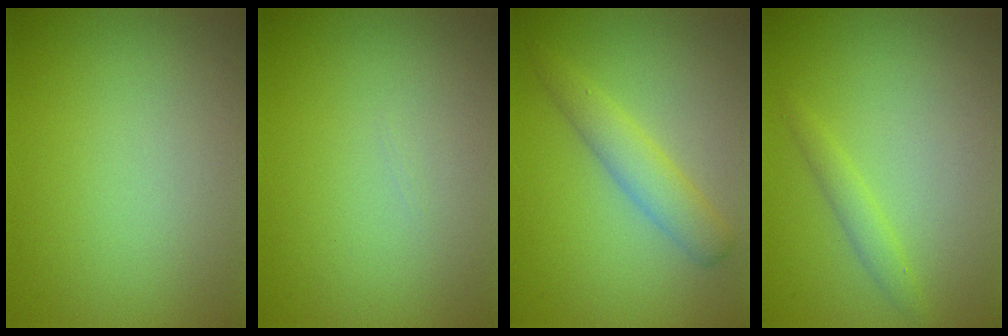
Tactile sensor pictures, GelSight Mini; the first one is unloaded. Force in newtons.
{"total": 0.0}
{"total": 2.8, "press": 2.7, "slide": 0.1}
{"total": 1.3, "press": 1.3, "slide": 0.0}